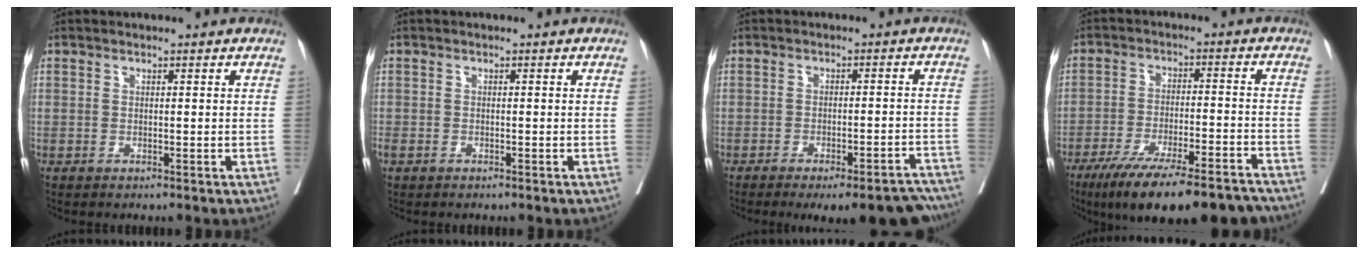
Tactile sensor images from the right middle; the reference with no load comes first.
{"total": 0.8, "force": [-0.5, 0.2, 0.6], "torque": [-0.023, 0.002, -0.009]}
{"total": 14.7, "force": [-13.0, 2.5, 6.3], "torque": [-0.038, 0.012, -0.158]}
{"total": 18.9, "force": [-15.3, 3.0, 10.6], "torque": [-0.136, -0.009, -0.231]}